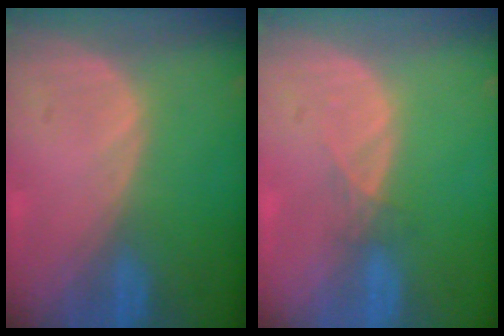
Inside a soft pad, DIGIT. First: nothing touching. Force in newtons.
{"total": 1.1, "press": 1.1, "slide": 0.2}